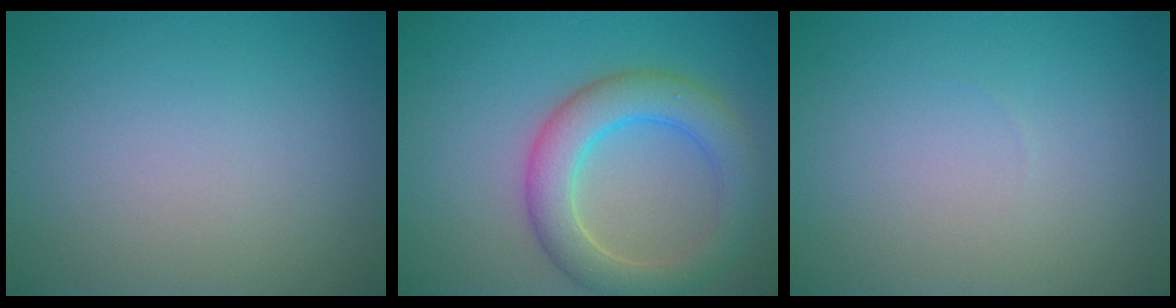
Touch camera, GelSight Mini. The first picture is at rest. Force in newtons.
{"total": 5.7, "press": 5.7, "slide": 0.4}
{"total": 0.0}